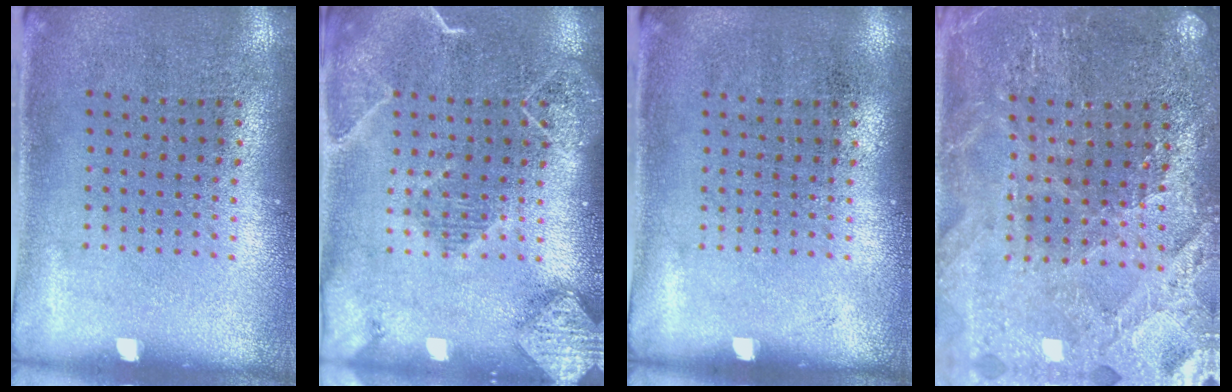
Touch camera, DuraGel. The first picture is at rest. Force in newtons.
{"total": 2.3, "press": 2.0, "slide": 1.0}
{"total": 0.0}
{"total": 2.6, "press": 2.6, "slide": 0.4}